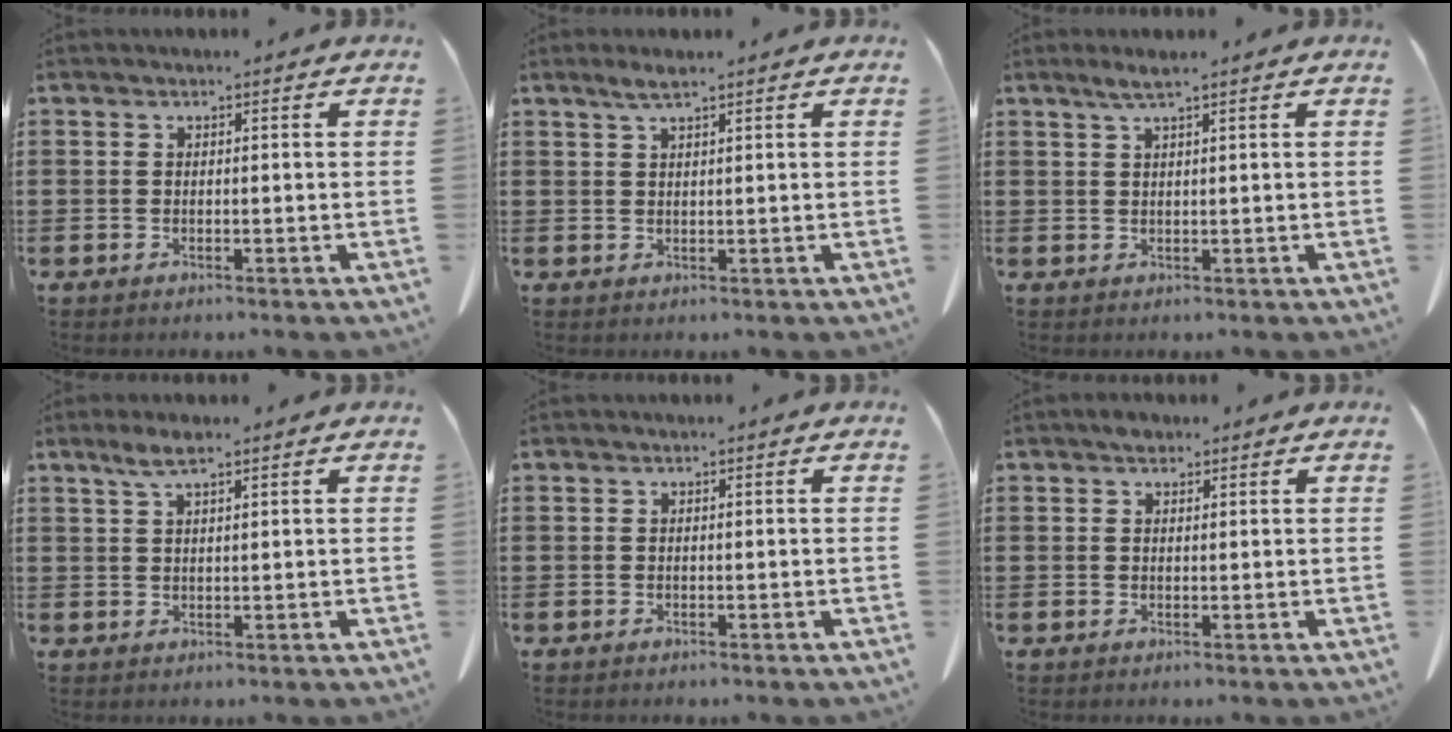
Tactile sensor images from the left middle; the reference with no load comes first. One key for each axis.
{"total": 2.3, "fx": 1.6, "fy": 0.2, "fz": 1.7, "tx": -0.034, "ty": 0.001, "tz": 0.028}
{"total": 2.1, "fx": 1.4, "fy": -0.1, "fz": 1.6, "tx": -0.033, "ty": -0.002, "tz": 0.026}
{"total": 3.1, "fx": 2.0, "fy": 0.5, "fz": 2.3, "tx": -0.049, "ty": 0.002, "tz": 0.036}
{"total": 0.0}
{"total": 1.5, "fx": 1.1, "fy": 0.8, "fz": 0.6, "tx": -0.006, "ty": 0.000, "tz": 0.020}